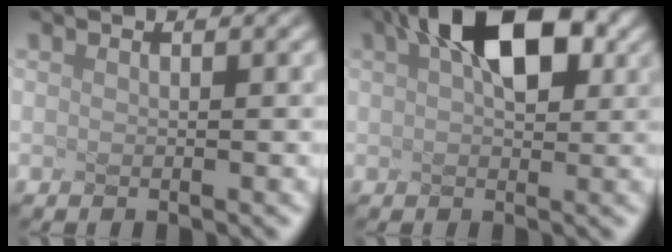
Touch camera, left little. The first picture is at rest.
{"total": 6.1, "force": [1.9, 2.7, 5.1], "torque": [-0.101, 0.014, 0.057]}